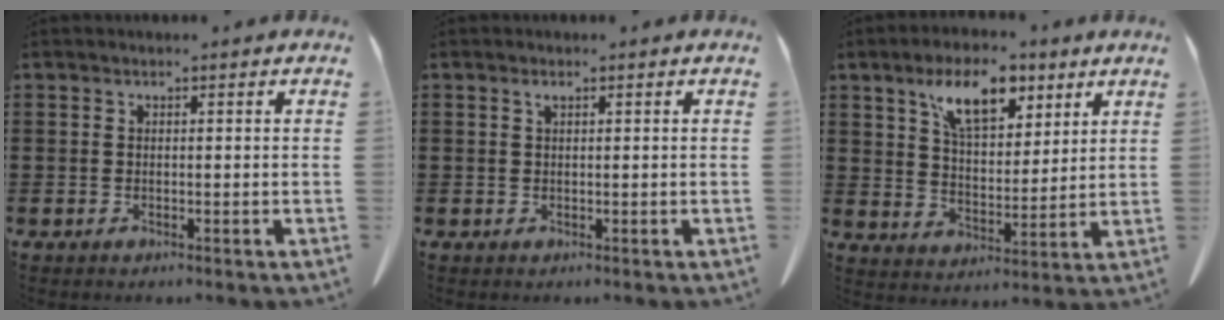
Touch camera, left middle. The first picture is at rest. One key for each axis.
{"total": 0.7, "fx": 0.4, "fy": 0.2, "fz": 0.5, "tx": -0.012, "ty": -0.001, "tz": 0.008}
{"total": 9.9, "fx": 6.4, "fy": 4.3, "fz": 6.2, "tx": -0.118, "ty": -0.009, "tz": 0.113}